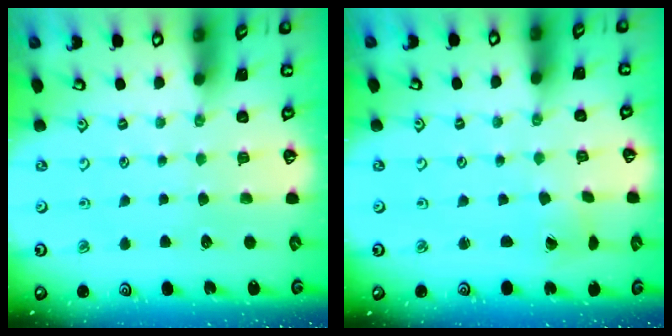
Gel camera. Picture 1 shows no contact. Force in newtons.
{"total": 1.1, "press": 1.0, "slide": 0.4}